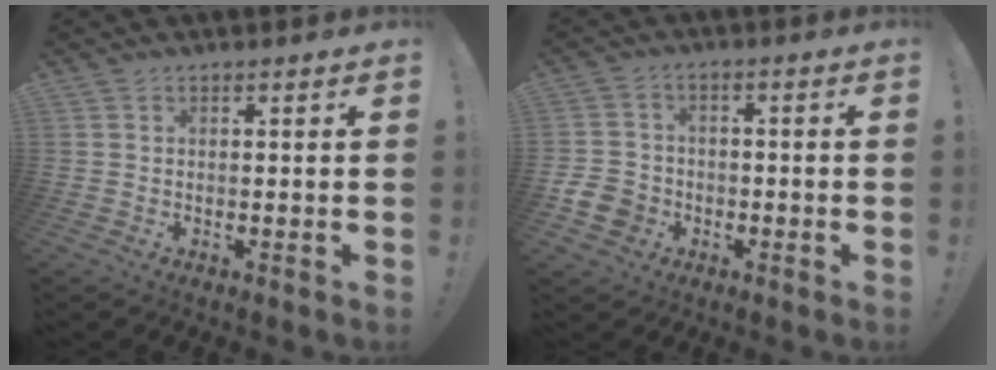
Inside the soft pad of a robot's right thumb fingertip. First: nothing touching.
{"total": 8.2, "force": [-3.8, 6.4, 3.2], "torque": [-0.061, 0.023, -0.073]}